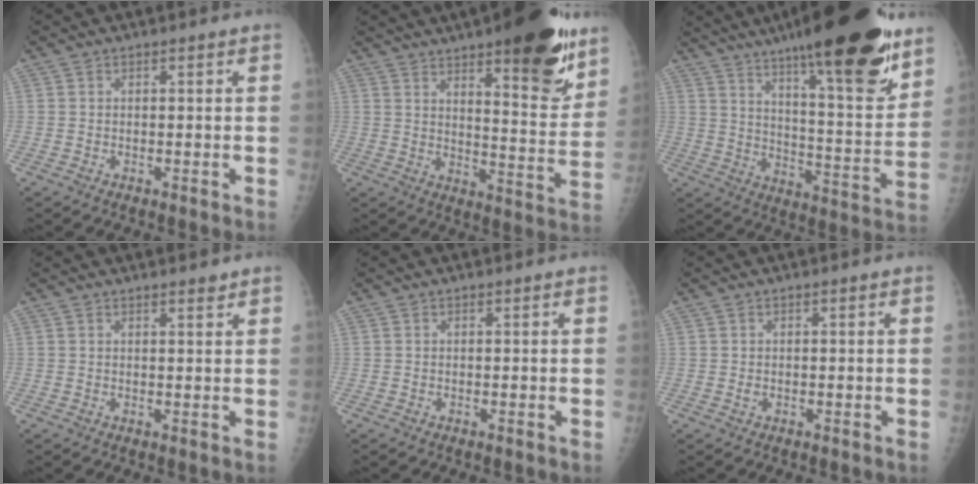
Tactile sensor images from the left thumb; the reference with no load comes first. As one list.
[{"total": 19.7, "force": [12.2, 5.3, 14.5], "torque": [-0.165, -0.073, 0.175]}, {"total": 26.8, "force": [18.1, 5.1, 19.1], "torque": [-0.266, -0.072, 0.275]}, {"total": 1.6, "force": [1.3, 0.4, 0.8], "torque": [-0.009, -0.009, 0.019]}, {"total": 0.0}, {"total": 1.0, "force": [0.1, 0.6, 0.8], "torque": [-0.010, 0.000, 0.003]}]